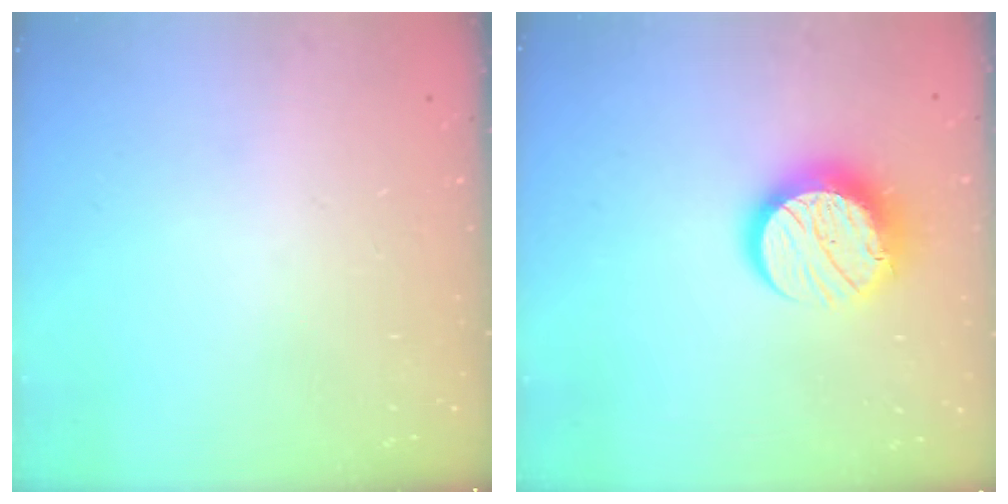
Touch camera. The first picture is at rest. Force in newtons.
{"total": 13.7, "press": 13.6, "slide": 1.0}